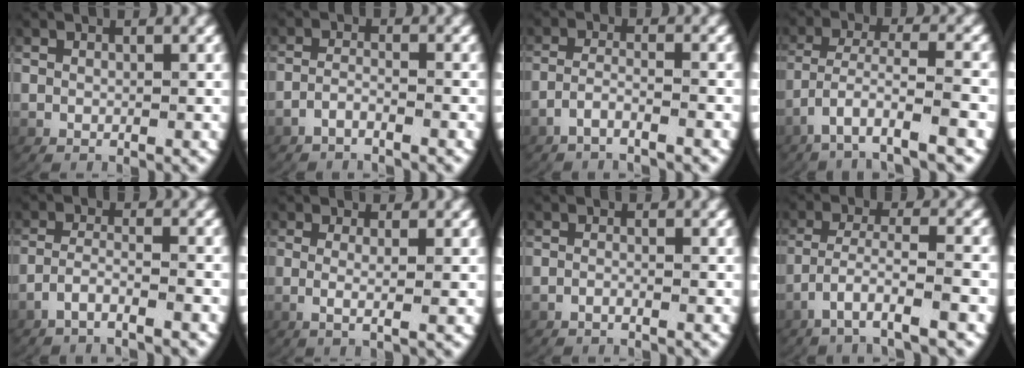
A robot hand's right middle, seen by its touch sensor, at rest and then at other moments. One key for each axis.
{"total": 2.2, "fx": -2.0, "fy": -0.1, "fz": 1.0, "tx": -0.029, "ty": -0.005, "tz": -0.033}
{"total": 2.6, "fx": -2.2, "fy": 0.1, "fz": 1.4, "tx": -0.036, "ty": -0.006, "tz": -0.037}
{"total": 4.7, "fx": -2.4, "fy": 1.1, "fz": 3.9, "tx": -0.090, "ty": -0.021, "tz": -0.021}
{"total": 3.1, "fx": -2.6, "fy": 0.3, "fz": 1.7, "tx": -0.040, "ty": -0.008, "tz": -0.043}
{"total": 2.4, "fx": 0.1, "fy": 0.0, "fz": 2.4, "tx": -0.059, "ty": -0.010, "tz": 0.007}
{"total": 1.1, "fx": -1.0, "fy": 0.1, "fz": 0.6, "tx": -0.019, "ty": 0.001, "tz": -0.019}
{"total": 4.2, "fx": -2.1, "fy": 0.7, "fz": 3.5, "tx": -0.079, "ty": -0.016, "tz": -0.023}